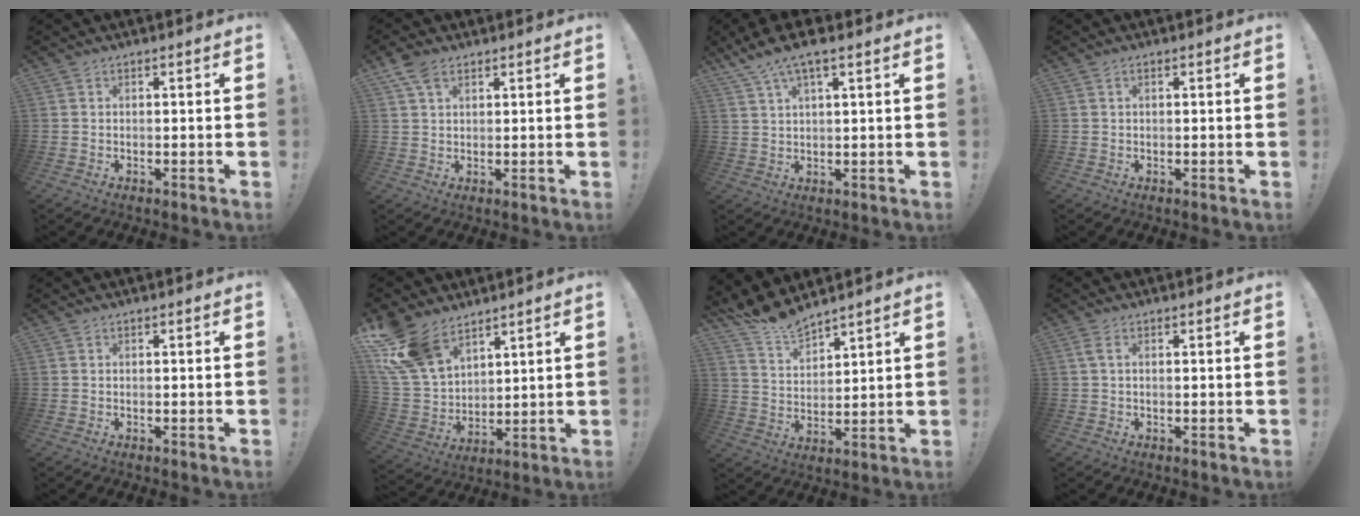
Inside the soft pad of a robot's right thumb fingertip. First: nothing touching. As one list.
[{"total": 5.5, "force": [3.5, 2.8, 3.2], "torque": [-0.053, -0.012, 0.064]}, {"total": 7.0, "force": [4.8, 1.1, 5.0], "torque": [-0.093, -0.020, 0.089]}, {"total": 0.6, "force": [0.1, 0.2, 0.5], "torque": [-0.017, 0.005, 0.004]}, {"total": 0.0}, {"total": 16.6, "force": [10.8, 9.9, 7.7], "torque": [-0.168, -0.066, 0.208]}, {"total": 8.9, "force": [8.7, 1.4, 1.6], "torque": [-0.053, -0.068, 0.167]}, {"total": 1.8, "force": [0.6, 0.5, 1.7], "torque": [-0.038, 0.004, 0.011]}]